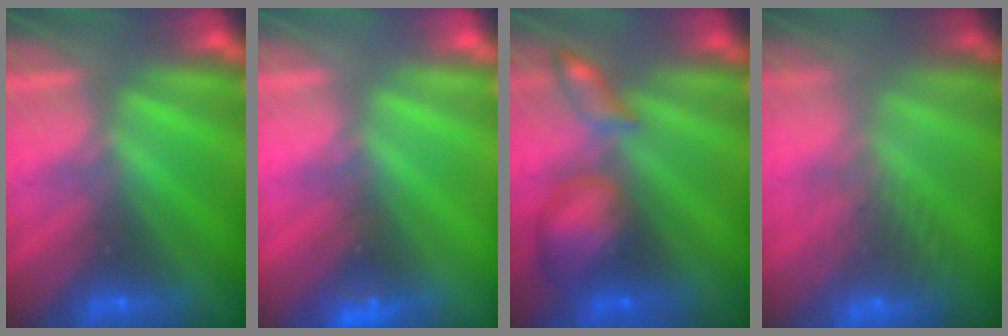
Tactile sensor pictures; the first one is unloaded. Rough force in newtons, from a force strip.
{"total": 4.4}
{"total": 7.5}
{"total": 8.3}